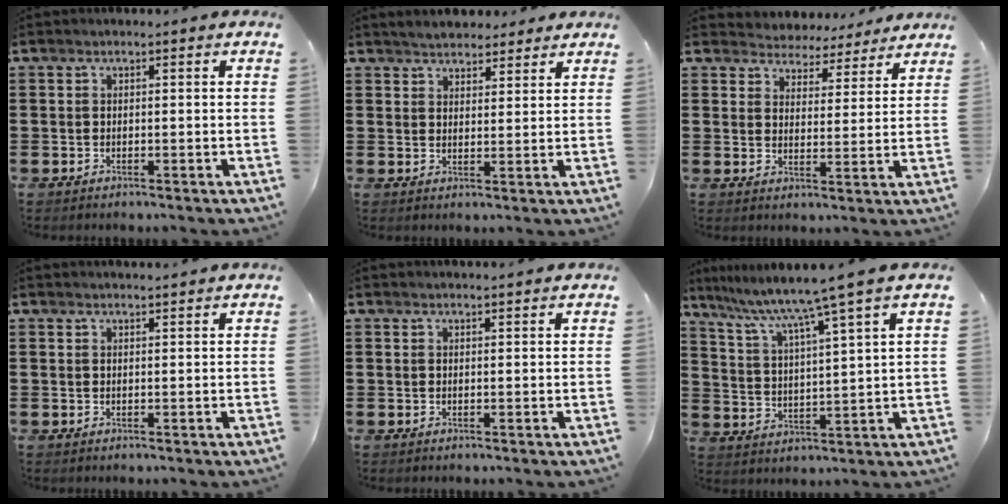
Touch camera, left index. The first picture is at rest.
{"total": 3.2, "force": [3.0, 0.9, 0.3], "torque": [-0.014, 0.000, 0.057]}
{"total": 4.4, "force": [4.3, 0.9, -0.3], "torque": [-0.019, -0.028, 0.075]}
{"total": 1.2, "force": [1.2, -0.1, 0.2], "torque": [-0.006, -0.002, 0.024]}
{"total": 1.1, "force": [1.1, 0.0, 0.2], "torque": [-0.006, -0.002, 0.022]}
{"total": 7.4, "force": [5.9, -1.4, 4.2], "torque": [-0.106, -0.046, 0.090]}